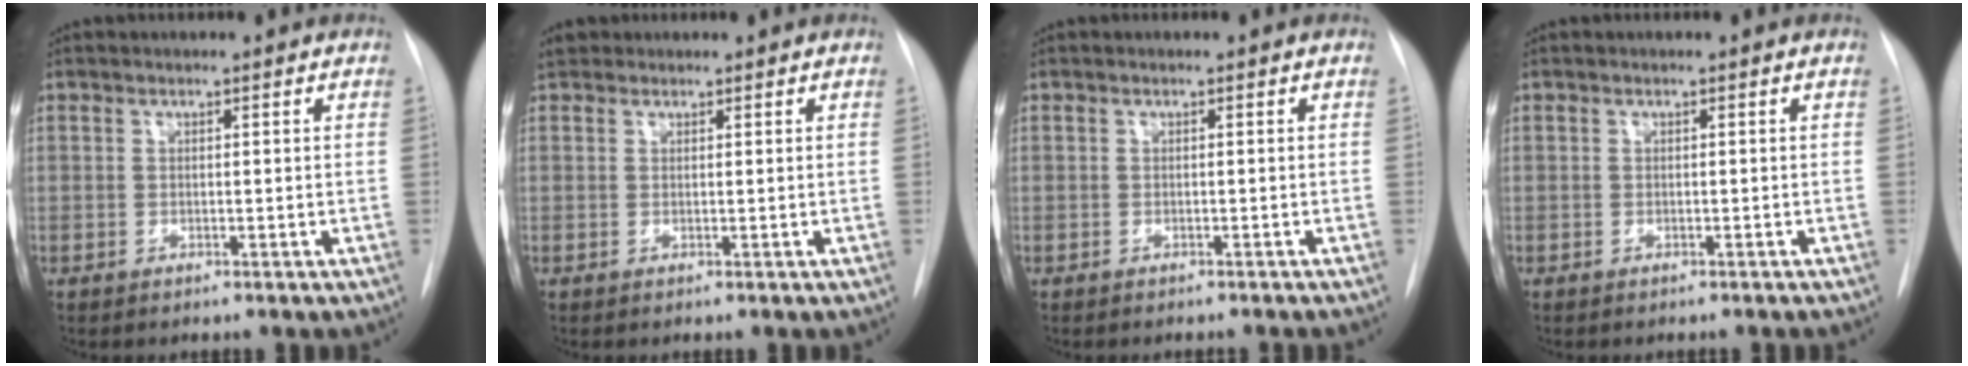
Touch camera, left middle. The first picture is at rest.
{"total": 2.2, "force": [1.6, 1.4, 0.3], "torque": [-0.006, 0.017, 0.027]}
{"total": 2.3, "force": [-2.2, 0.1, 0.8], "torque": [-0.012, -0.002, -0.025]}
{"total": 1.0, "force": [-0.9, 0.1, 0.4], "torque": [-0.007, -0.001, -0.012]}